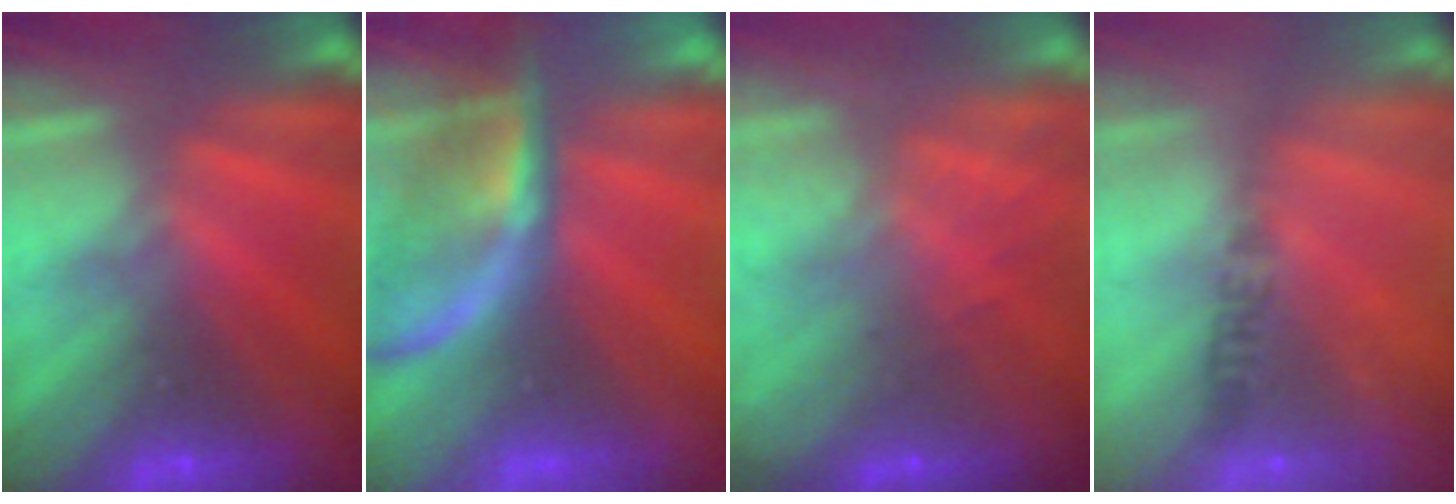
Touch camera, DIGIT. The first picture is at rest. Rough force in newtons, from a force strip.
{"total": 2.4}
{"total": 7.6}
{"total": 2.4}